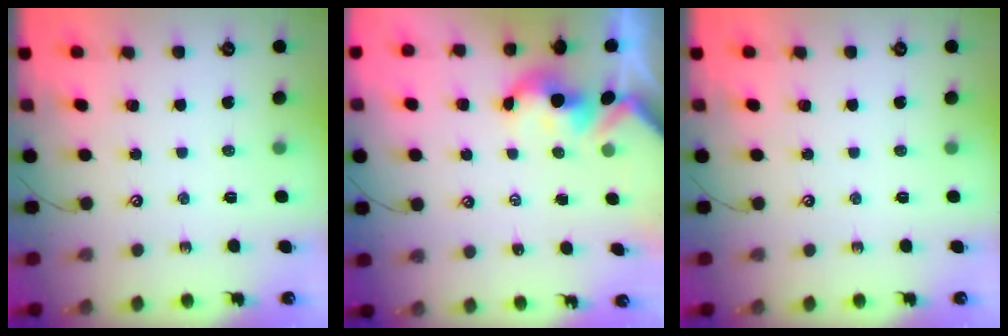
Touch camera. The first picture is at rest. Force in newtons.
{"total": 2.1, "press": 2.1, "slide": 0.2}
{"total": 0.0}